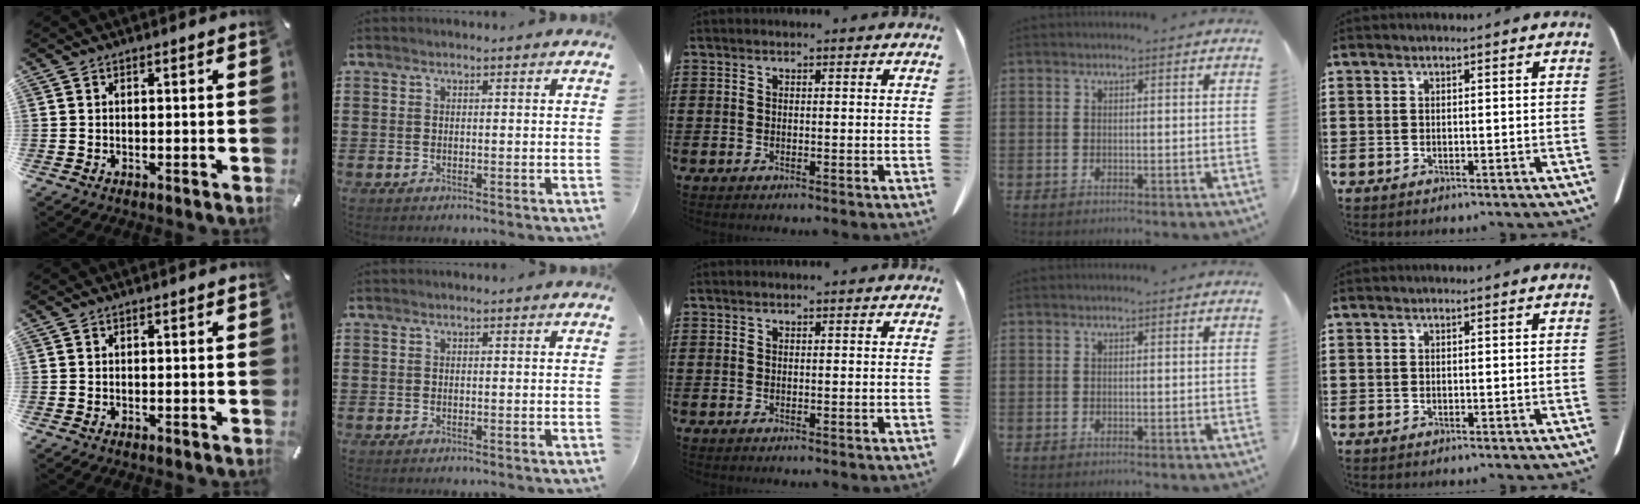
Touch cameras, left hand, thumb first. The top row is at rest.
{}